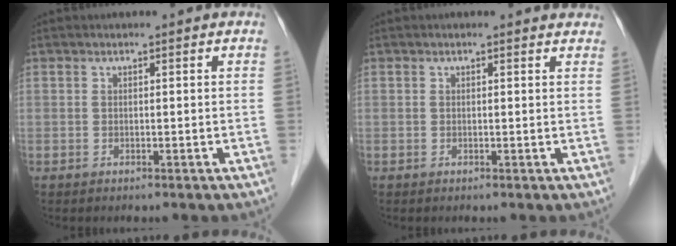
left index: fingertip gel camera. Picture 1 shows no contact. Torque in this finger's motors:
{"motor_torque": [0.12, -0.12, -0.41, -0.11]}